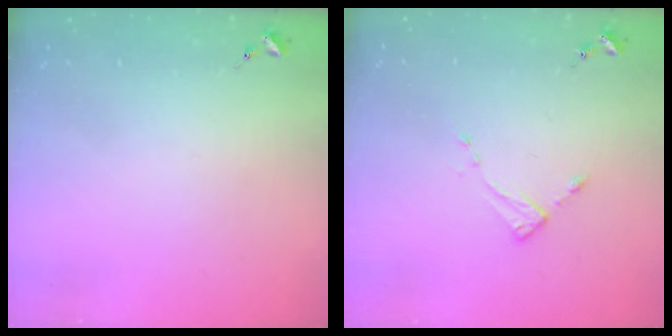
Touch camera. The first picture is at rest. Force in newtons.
{"total": 2.8, "press": 2.7, "slide": 0.3}